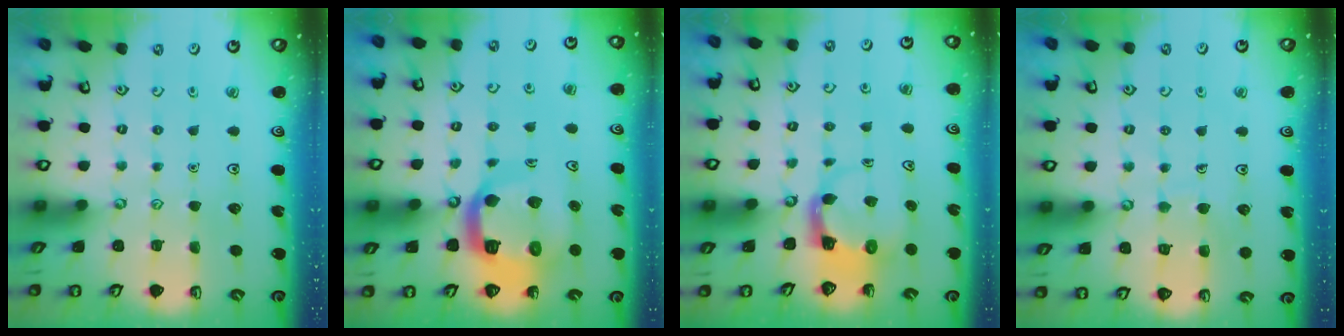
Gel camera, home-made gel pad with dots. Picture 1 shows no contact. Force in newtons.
{"total": 15.0, "press": 14.9, "slide": 1.7}
{"total": 3.9, "press": 3.9, "slide": 0.6}
{"total": 7.0, "press": 6.9, "slide": 0.6}